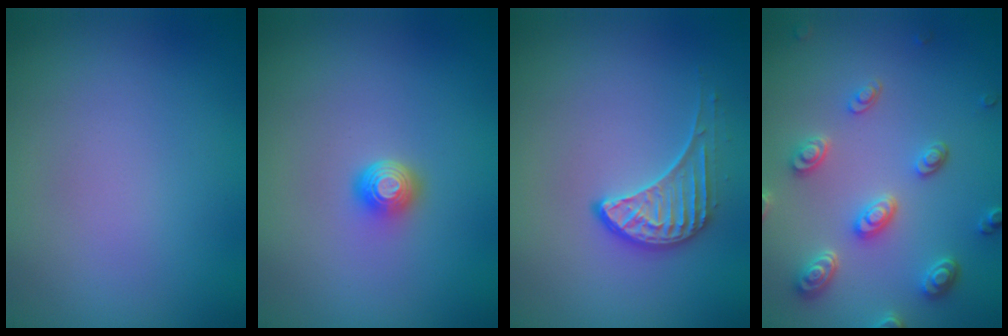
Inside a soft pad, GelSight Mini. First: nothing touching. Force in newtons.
{"total": 1.6, "press": 1.2, "slide": 1.0}
{"total": 2.3, "press": 1.7, "slide": 1.5}
{"total": 4.6, "press": 3.7, "slide": 2.7}